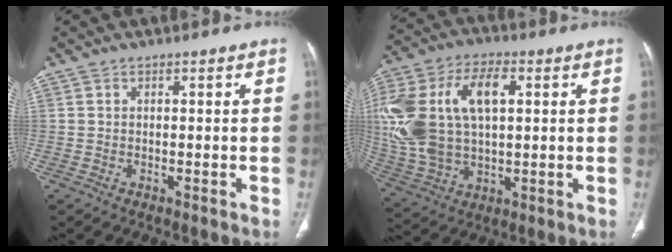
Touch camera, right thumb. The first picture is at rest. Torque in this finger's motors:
{"motor_torque": [2.36, 2.65, 2.22, 0.24, 0.25]}